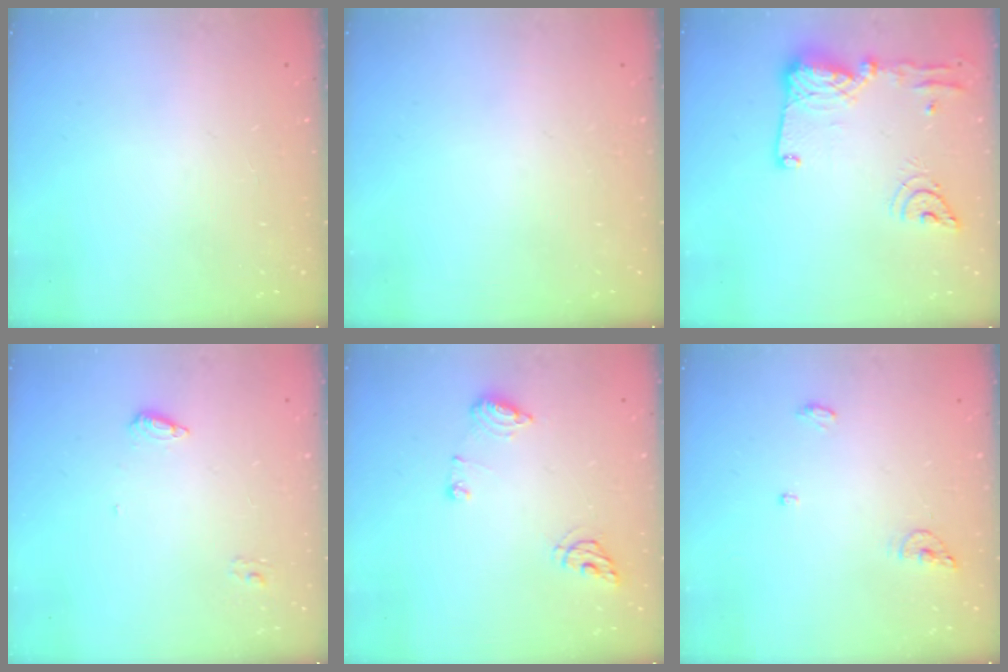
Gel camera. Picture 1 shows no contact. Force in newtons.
{"total": 0.0}
{"total": 17.2, "press": 17.1, "slide": 2.2}
{"total": 7.0, "press": 7.0, "slide": 0.5}
{"total": 8.9, "press": 8.8, "slide": 1.1}
{"total": 5.9, "press": 5.6, "slide": 1.7}